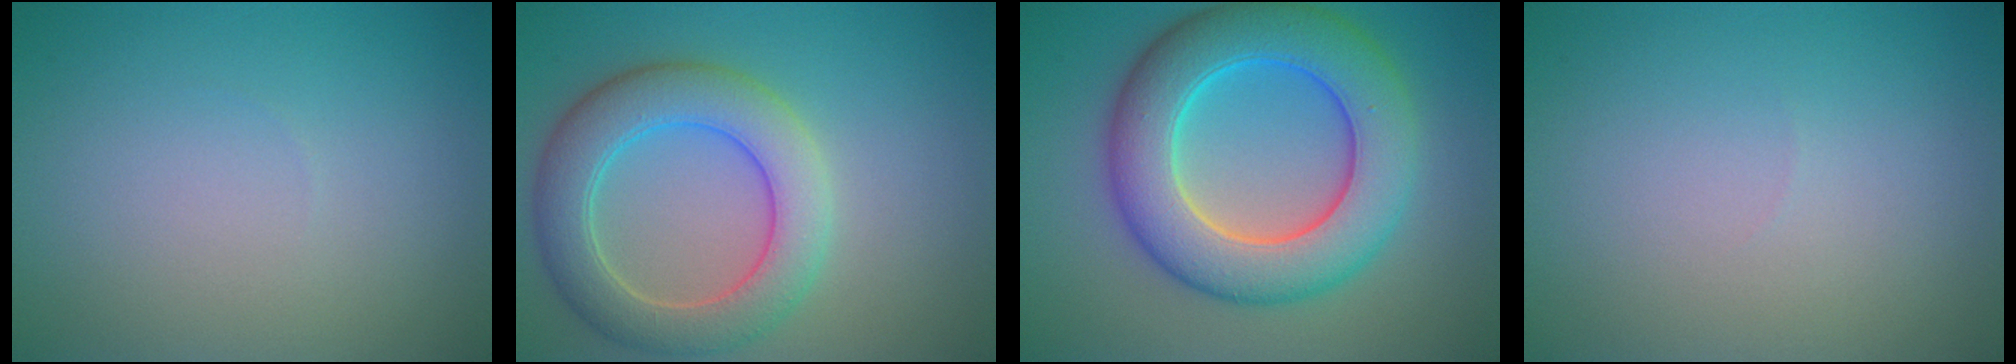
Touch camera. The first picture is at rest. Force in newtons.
{"total": 6.7, "press": 6.6, "slide": 0.4}
{"total": 9.9, "press": 9.8, "slide": 0.3}
{"total": 0.0}